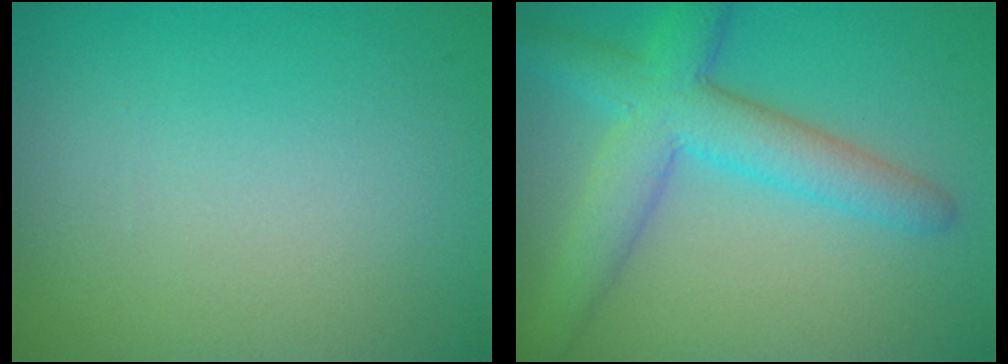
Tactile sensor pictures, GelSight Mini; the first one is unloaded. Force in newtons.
{"total": 5.9, "press": 5.9, "slide": 0.1}